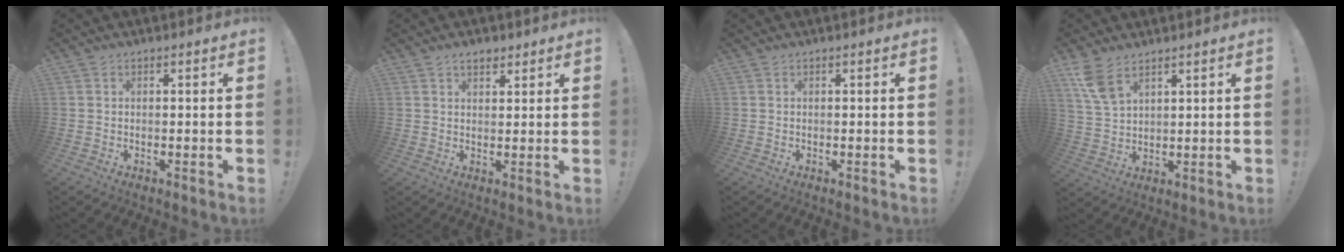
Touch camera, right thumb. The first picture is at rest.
{"total": 3.3, "force": [2.4, 1.7, 1.6], "torque": [-0.017, -0.010, 0.041]}
{"total": 0.0}
{"total": 7.5, "force": [5.0, 3.4, 4.4], "torque": [-0.078, -0.022, 0.099]}